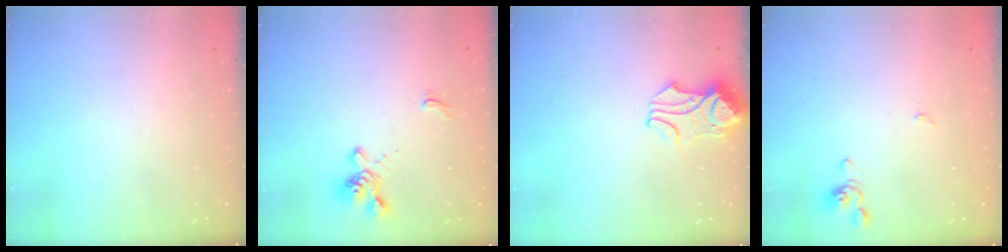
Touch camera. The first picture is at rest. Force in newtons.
{"total": 1.7, "press": 1.1, "slide": 1.3}
{"total": 4.9, "press": 4.8, "slide": 1.0}
{"total": 0.0}